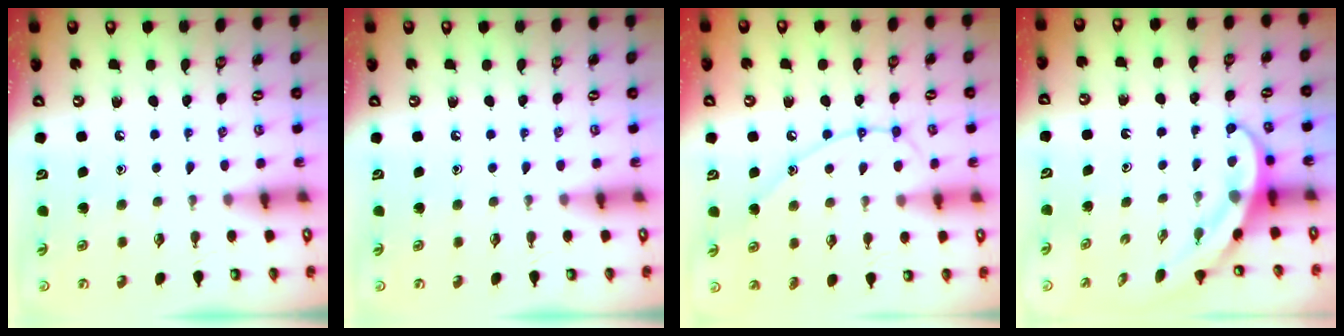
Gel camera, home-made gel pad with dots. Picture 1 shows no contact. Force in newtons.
{"total": 0.0}
{"total": 11.0, "press": 11.0, "slide": 1.0}
{"total": 3.9, "press": 3.9, "slide": 0.3}